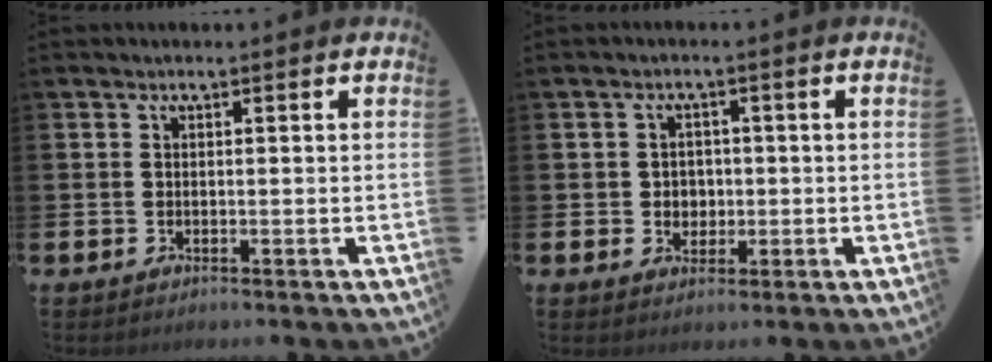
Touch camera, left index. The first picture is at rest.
{"total": 2.5, "force": [0.2, 2.4, 0.8], "torque": [0.000, 0.001, -0.006]}